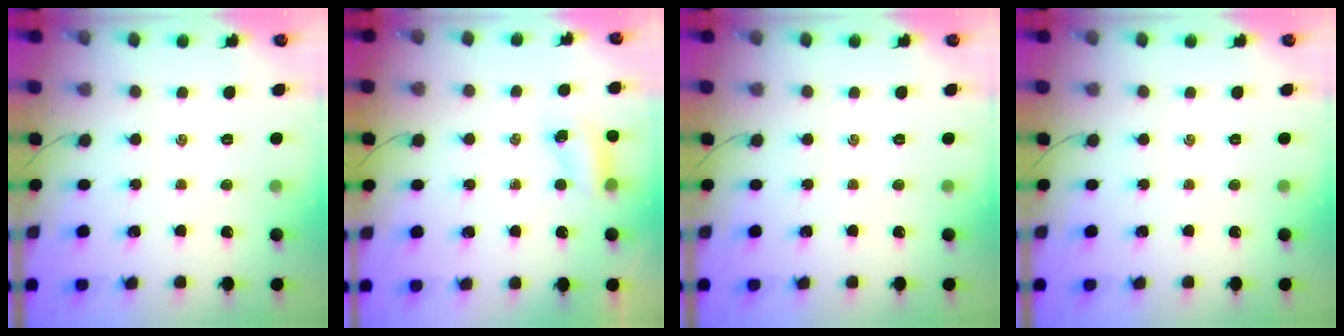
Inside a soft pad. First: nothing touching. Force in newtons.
{"total": 4.9, "press": 4.8, "slide": 1.0}
{"total": 0.0}
{"total": 0.0}